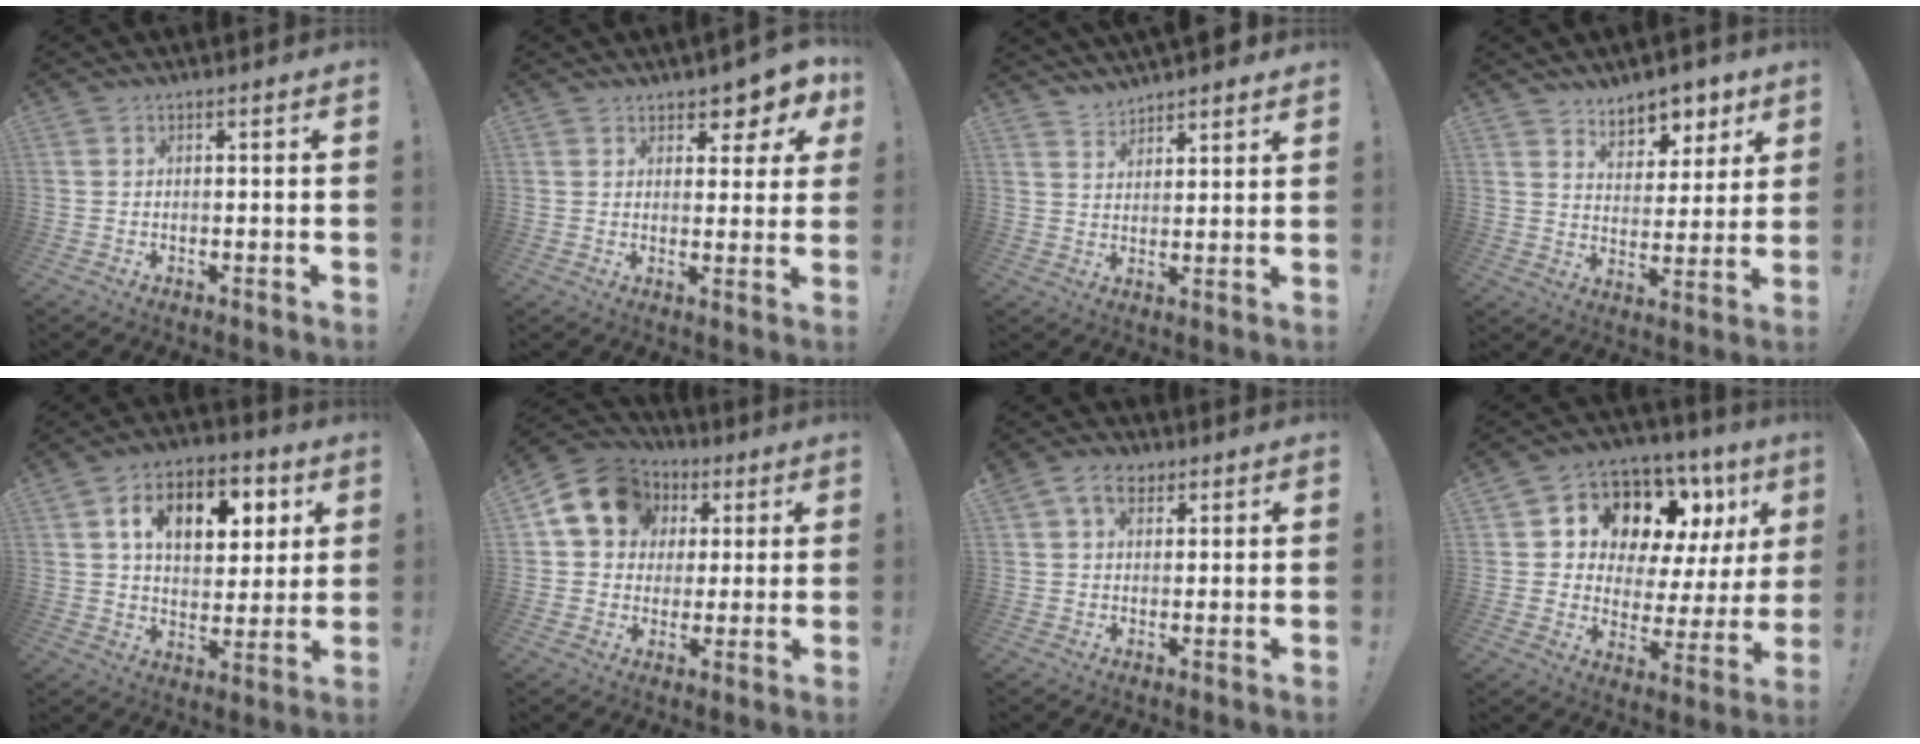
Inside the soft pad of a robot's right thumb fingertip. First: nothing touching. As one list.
[{"total": 5.3, "force": [4.0, 2.9, 1.9], "torque": [-0.012, -0.036, 0.071]}, {"total": 4.9, "force": [4.6, 1.6, 0.4], "torque": [-0.013, -0.032, 0.086]}, {"total": 9.0, "force": [7.3, 4.8, 2.1], "torque": [-0.015, -0.063, 0.139]}, {"total": 14.4, "force": [5.7, 9.3, 9.4], "torque": [-0.140, -0.014, 0.101]}, {"total": 14.4, "force": [5.4, 11.7, 6.4], "torque": [-0.089, -0.017, 0.106]}, {"total": 7.0, "force": [3.0, 5.0, 3.8], "torque": [-0.061, 0.004, 0.058]}, {"total": 10.6, "force": [6.7, 6.9, 4.4], "torque": [-0.066, -0.070, 0.121]}]